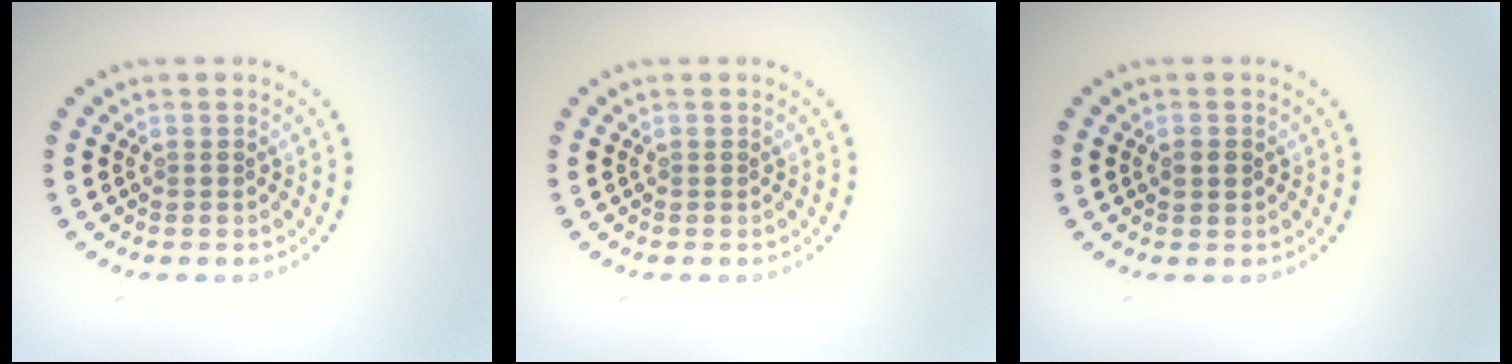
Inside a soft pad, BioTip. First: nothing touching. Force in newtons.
{"total": 0.0}
{"total": 1.3, "press": 1.3, "slide": 0.1}